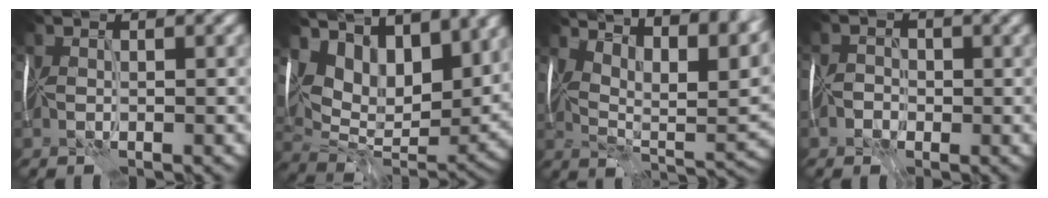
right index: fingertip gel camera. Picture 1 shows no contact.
{"total": 9.6, "force": [6.0, 5.6, 5.1], "torque": [-0.113, 0.003, 0.110]}
{"total": 13.2, "force": [8.8, 4.3, 8.9], "torque": [-0.134, 0.028, 0.115]}
{"total": 1.5, "force": [-1.4, 0.5, -0.2], "torque": [0.026, 0.005, -0.031]}